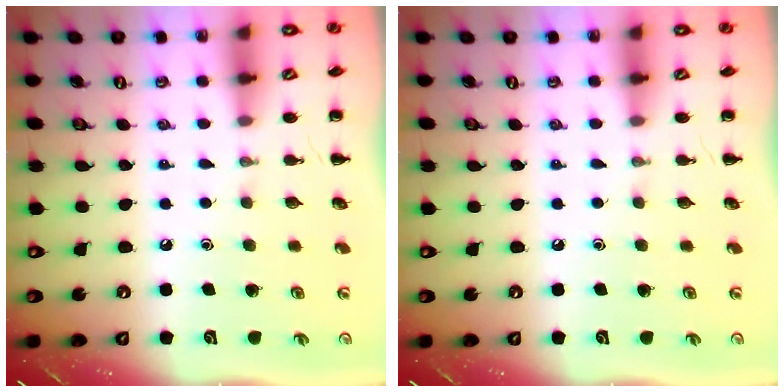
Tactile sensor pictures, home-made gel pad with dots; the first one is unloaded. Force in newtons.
{"total": 0.0}